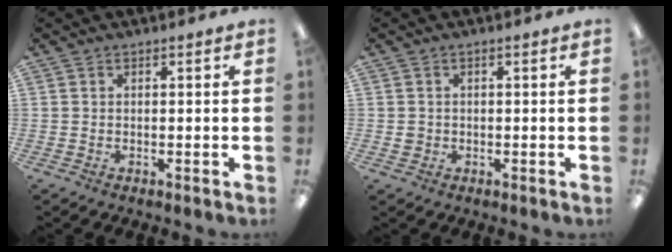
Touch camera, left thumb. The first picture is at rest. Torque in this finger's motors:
{"motor_torque": [-0.23, 0.12, -0.42, 0.32, 0.00]}